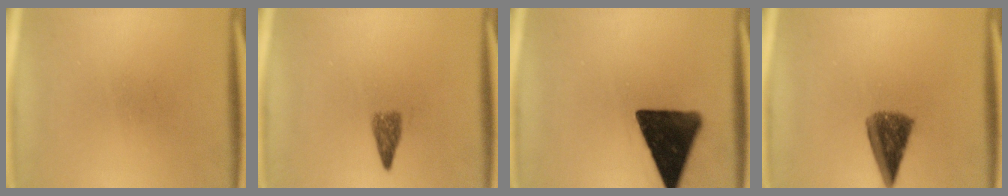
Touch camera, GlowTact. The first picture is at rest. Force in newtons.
{"total": 2.3}
{"total": 14.8}
{"total": 7.3}